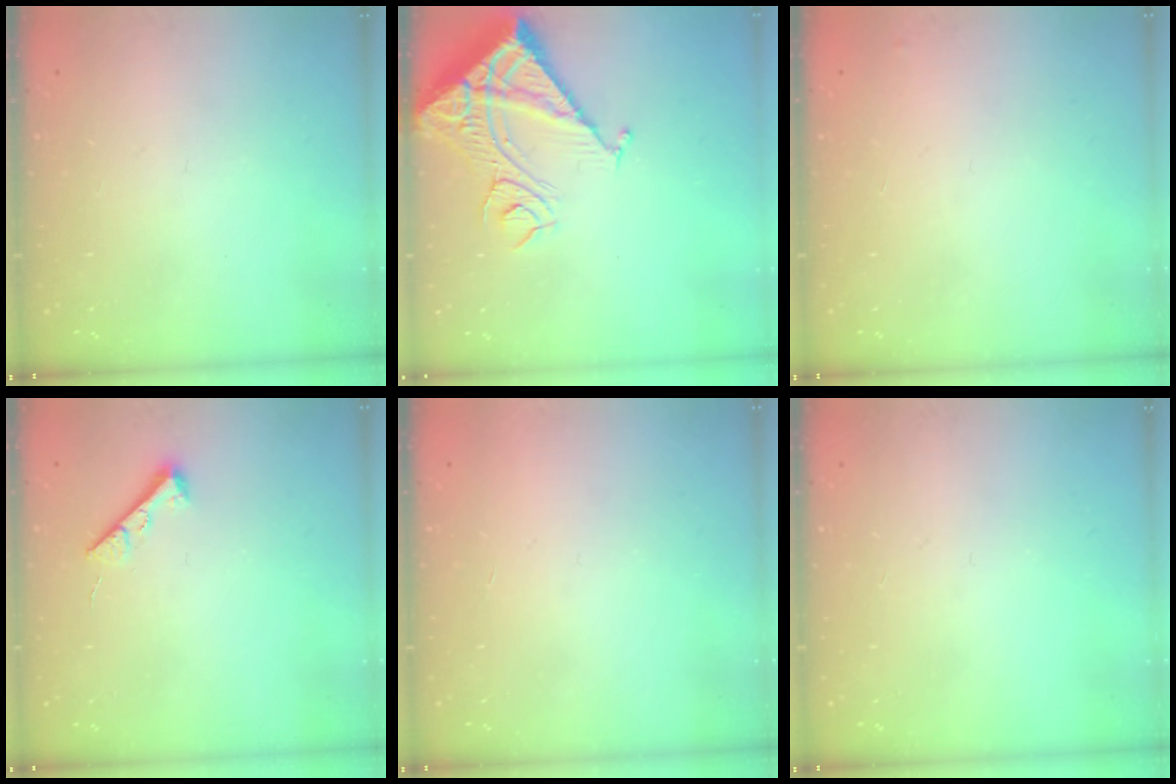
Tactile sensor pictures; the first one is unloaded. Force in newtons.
{"total": 17.3, "press": 17.1, "slide": 2.3}
{"total": 3.2, "press": 3.2, "slide": 0.4}
{"total": 5.4, "press": 5.4, "slide": 0.8}
{"total": 1.5, "press": 1.5, "slide": 0.1}
{"total": 0.0}